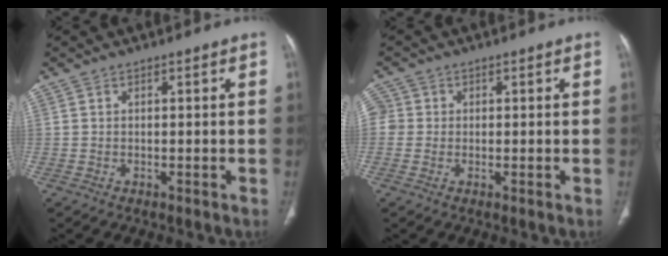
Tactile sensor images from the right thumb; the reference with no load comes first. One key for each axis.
{"total": 3.0, "fx": 0.1, "fy": 2.9, "fz": 0.6, "tx": 0.006, "ty": 0.008, "tz": 0.000}